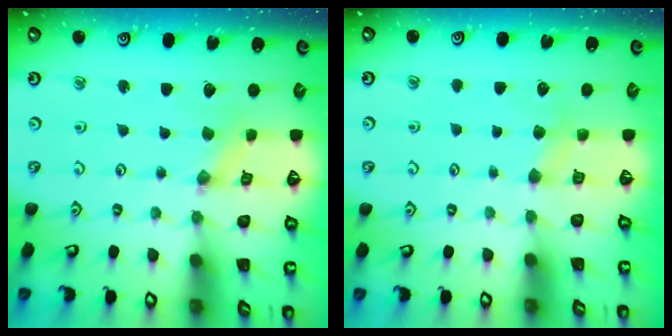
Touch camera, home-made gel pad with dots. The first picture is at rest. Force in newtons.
{"total": 3.3, "press": 3.2, "slide": 0.5}